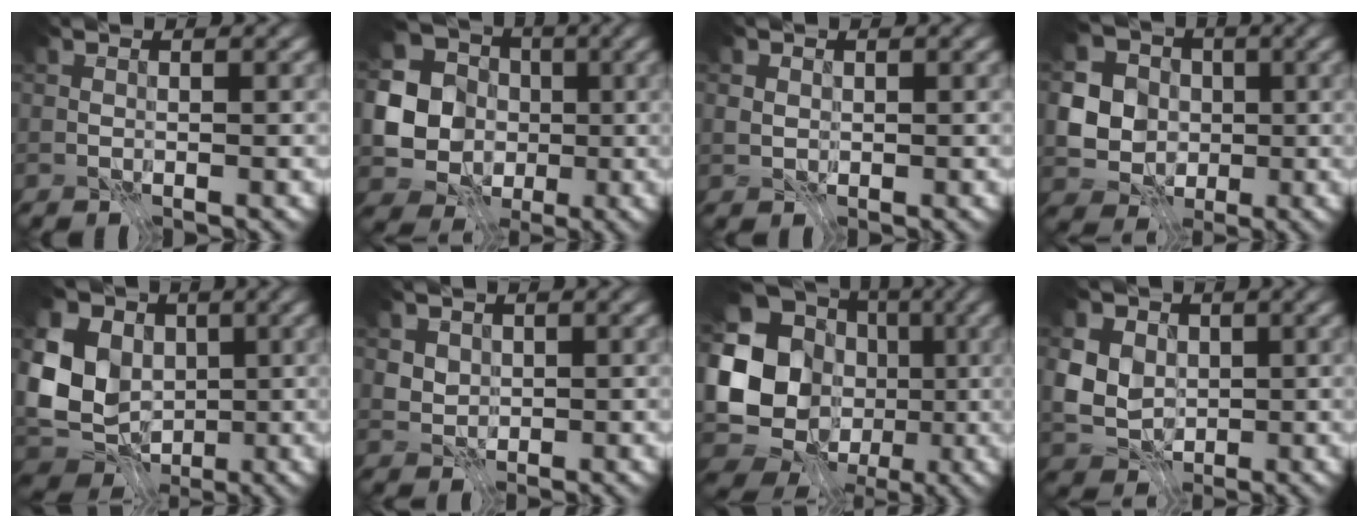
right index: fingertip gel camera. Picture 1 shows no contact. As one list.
[{"total": 10.4, "force": [-1.1, 9.7, 3.7], "torque": [-0.088, -0.010, -0.044]}, {"total": 1.0, "force": [0.1, 1.0, 0.4], "torque": [-0.009, -0.002, 0.003]}, {"total": 6.2, "force": [-0.4, 5.7, 2.6], "torque": [-0.055, -0.008, -0.022]}, {"total": 13.1, "force": [1.2, 10.9, 7.3], "torque": [-0.166, 0.014, 0.003]}, {"total": 2.6, "force": [0.8, 2.3, 1.0], "torque": [-0.035, 0.000, 0.029]}, {"total": 16.6, "force": [-2.0, 14.5, 7.7], "torque": [-0.161, -0.008, -0.043]}, {"total": 7.5, "force": [1.4, 6.2, 3.9], "torque": [-0.075, 0.021, 0.006]}]